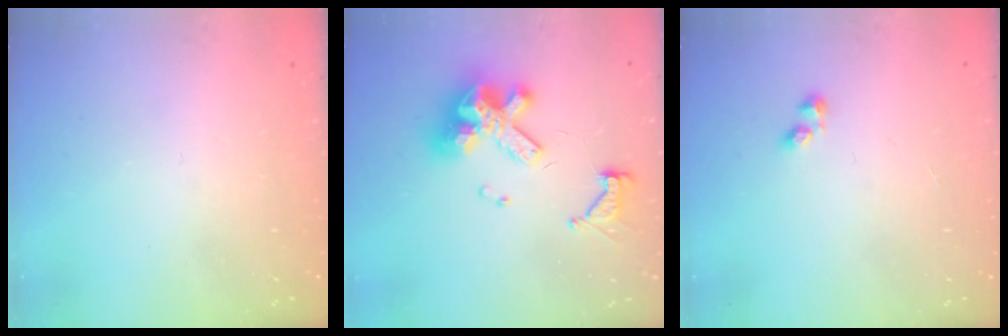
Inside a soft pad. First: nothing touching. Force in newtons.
{"total": 13.1, "press": 13.0, "slide": 1.6}
{"total": 1.2, "press": 1.0, "slide": 0.6}